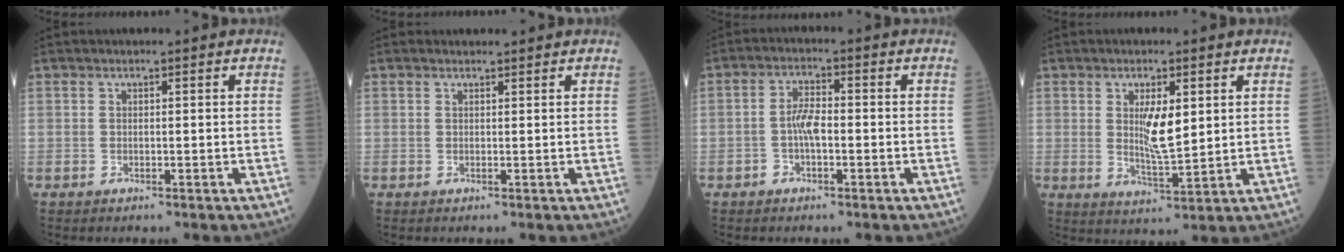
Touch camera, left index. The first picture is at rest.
{"total": 0.9, "force": [0.9, 0.3, 0.0], "torque": [-0.007, 0.003, 0.014]}
{"total": 3.7, "force": [-1.0, 1.4, 3.3], "torque": [-0.070, 0.007, -0.020]}
{"total": 5.9, "force": [1.4, 1.2, 5.6], "torque": [-0.104, -0.012, 0.028]}